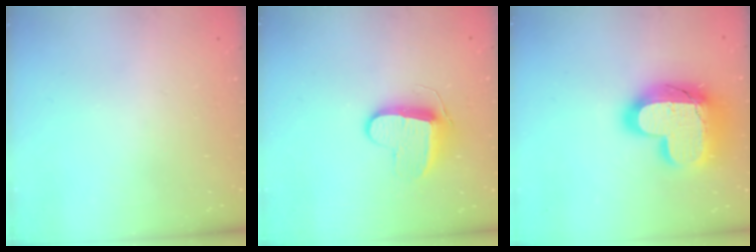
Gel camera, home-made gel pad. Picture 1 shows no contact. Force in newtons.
{"total": 9.6, "press": 9.6, "slide": 0.2}
{"total": 22.3, "press": 22.3, "slide": 1.5}